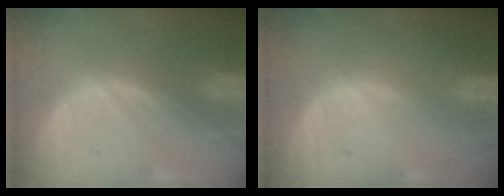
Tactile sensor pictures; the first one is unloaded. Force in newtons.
{"total": 0.0}